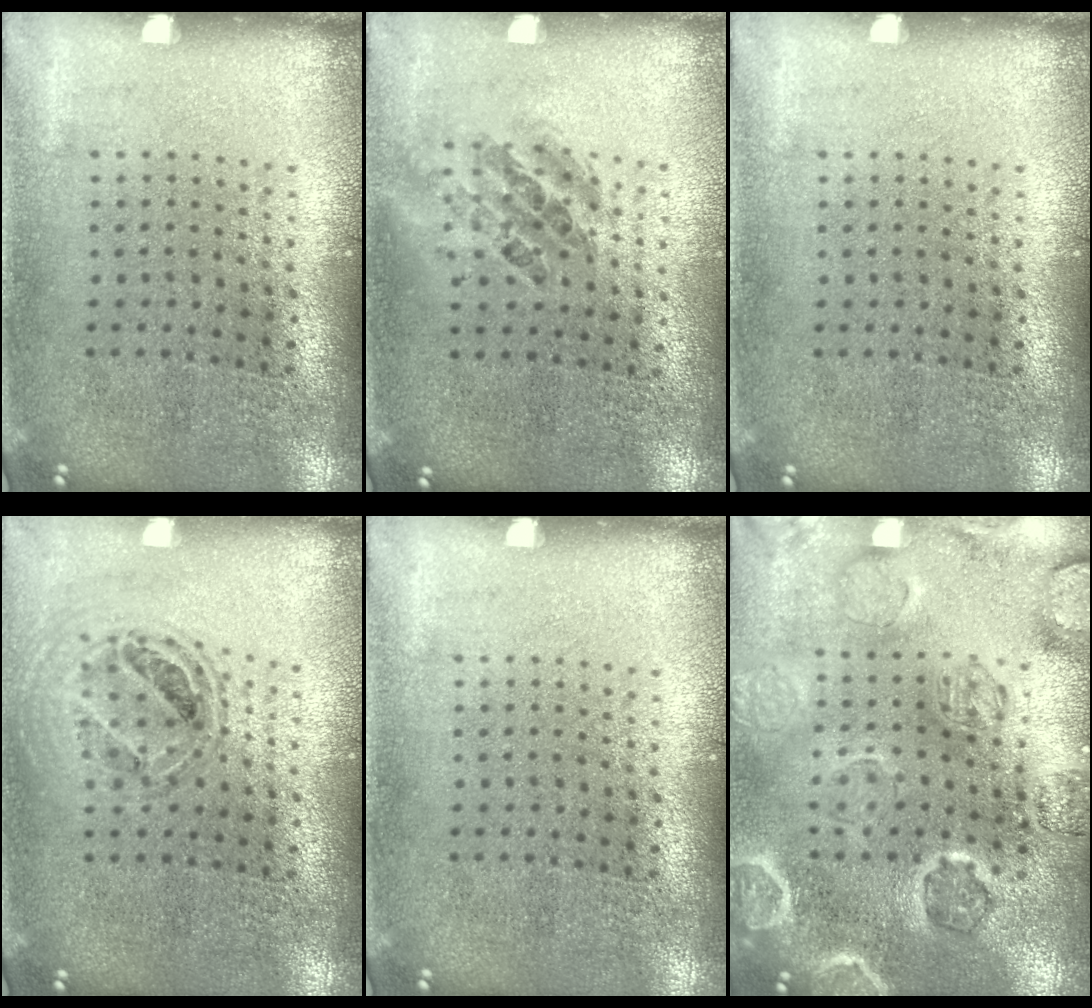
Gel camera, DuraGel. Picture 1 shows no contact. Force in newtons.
{"total": 1.0, "press": 0.9, "slide": 0.4}
{"total": 0.0}
{"total": 0.8, "press": 0.8, "slide": 0.3}
{"total": 0.0}
{"total": 1.6, "press": 1.6, "slide": 0.2}